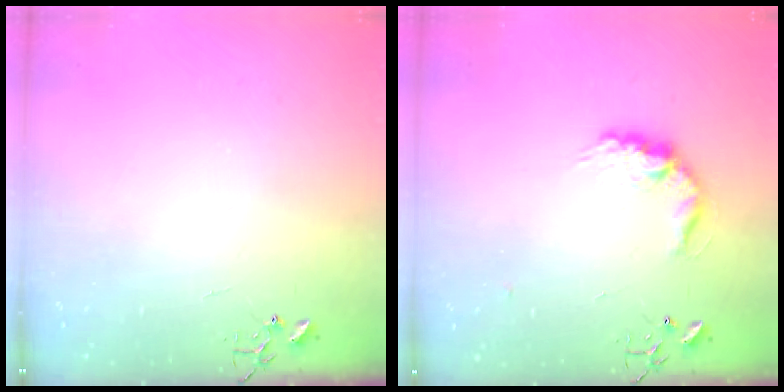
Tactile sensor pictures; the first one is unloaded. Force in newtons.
{"total": 11.9, "press": 11.9, "slide": 0.7}